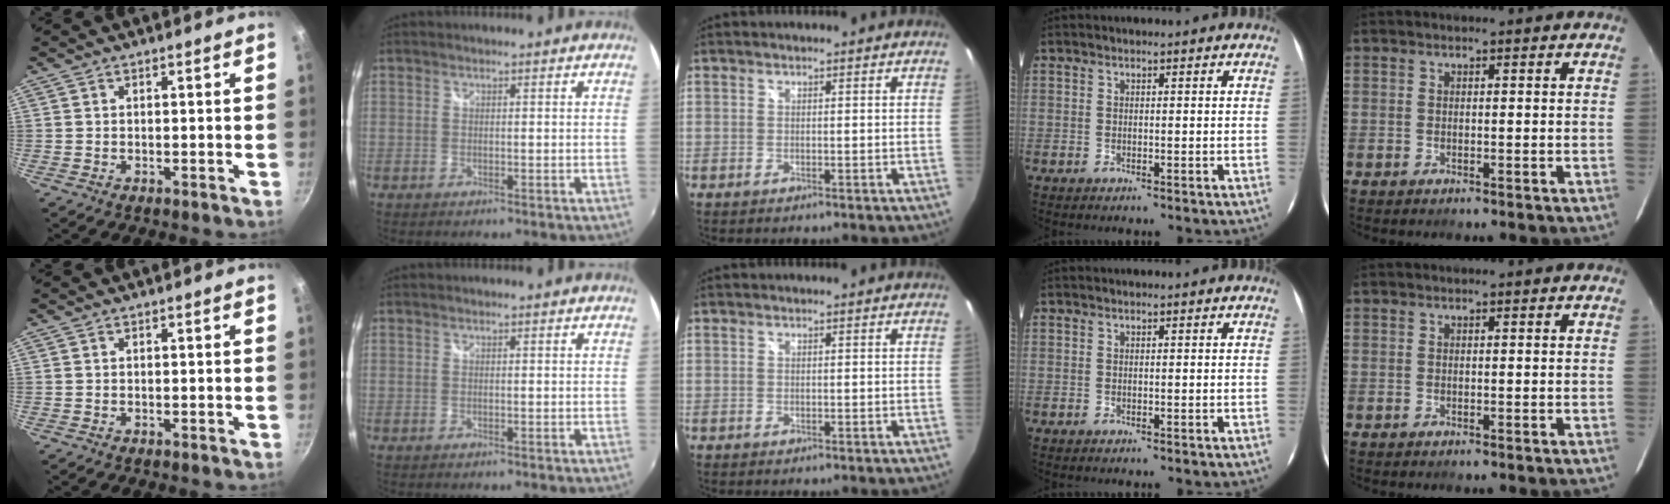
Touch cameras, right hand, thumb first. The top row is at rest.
{}